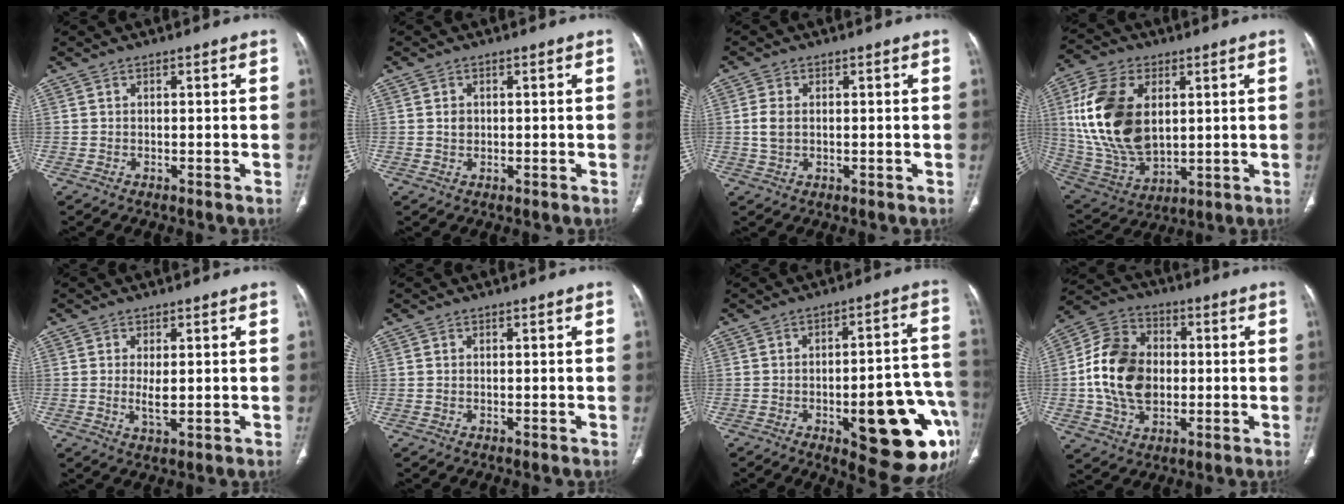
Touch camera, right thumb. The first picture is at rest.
{"total": 1.5, "force": [0.2, 1.2, 0.8], "torque": [-0.012, 0.001, 0.006]}
{"total": 3.4, "force": [0.2, 2.3, 2.6], "torque": [-0.062, 0.003, 0.004]}
{"total": 20.3, "force": [3.7, 12.5, 15.6], "torque": [-0.307, -0.016, 0.083]}
{"total": 3.3, "force": [0.1, 1.3, 3.1], "torque": [-0.059, -0.010, 0.005]}
{"total": 0.0}
{"total": 21.2, "force": [-7.5, 7.1, 18.5], "torque": [-0.177, 0.028, -0.080]}
{"total": 15.7, "force": [-0.5, 11.5, 10.7], "torque": [-0.184, 0.021, -0.008]}